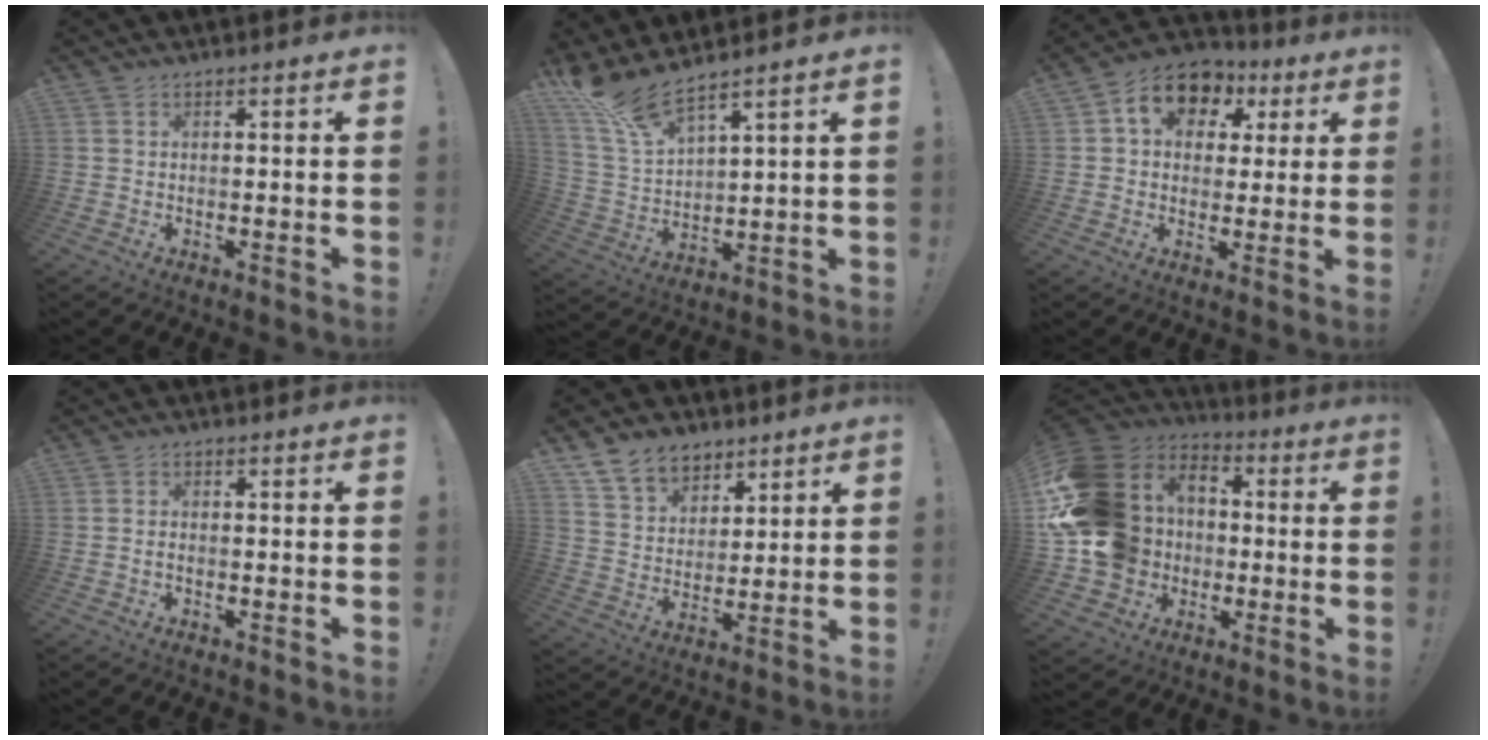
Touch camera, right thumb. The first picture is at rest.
{"total": 10.8, "force": [9.4, 1.7, 5.0], "torque": [-0.117, -0.063, 0.174]}
{"total": 11.4, "force": [4.1, 8.8, 6.0], "torque": [-0.092, -0.009, 0.080]}
{"total": 1.0, "force": [-0.6, 0.3, 0.8], "torque": [-0.022, 0.005, -0.010]}
{"total": 11.5, "force": [7.9, 7.8, 3.0], "torque": [-0.056, -0.051, 0.156]}
{"total": 22.0, "force": [-0.3, 19.0, 11.0], "torque": [-0.212, 0.008, 0.038]}